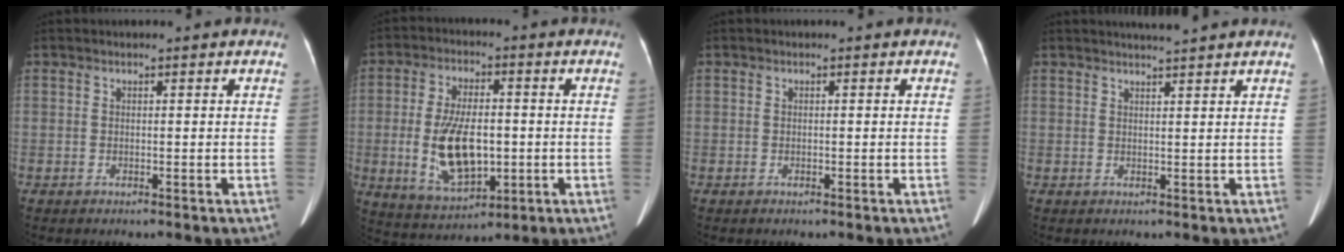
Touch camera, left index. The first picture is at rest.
{"total": 11.7, "force": [-1.4, 5.5, 10.2], "torque": [-0.205, -0.002, -0.012]}
{"total": 0.0}
{"total": 3.6, "force": [3.3, -0.7, 1.4], "torque": [-0.018, 0.008, 0.046]}